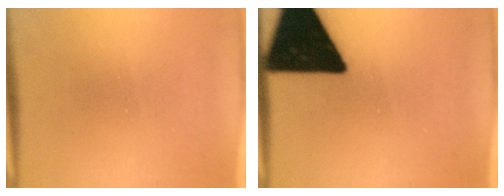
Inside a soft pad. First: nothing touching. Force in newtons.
{"total": 18.7}